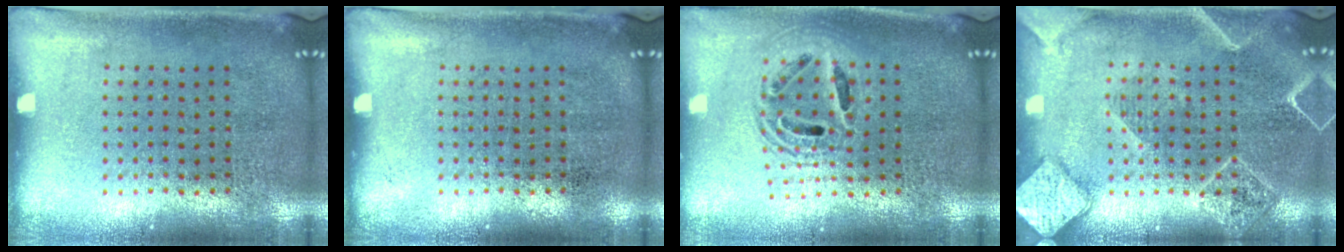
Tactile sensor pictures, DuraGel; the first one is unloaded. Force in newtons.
{"total": 0.0}
{"total": 1.7, "press": 1.4, "slide": 1.0}
{"total": 2.1, "press": 2.1, "slide": 0.2}